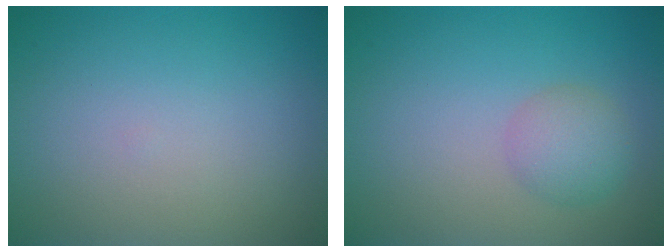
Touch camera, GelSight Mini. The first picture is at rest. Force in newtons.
{"total": 2.5, "press": 2.5, "slide": 0.1}